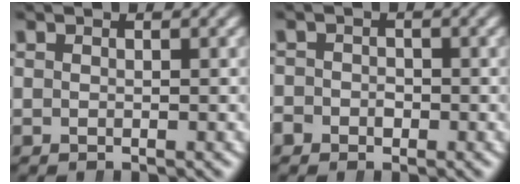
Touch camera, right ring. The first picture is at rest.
{"total": 1.4, "force": [-0.9, 1.0, -0.5], "torque": [0.015, -0.003, -0.021]}